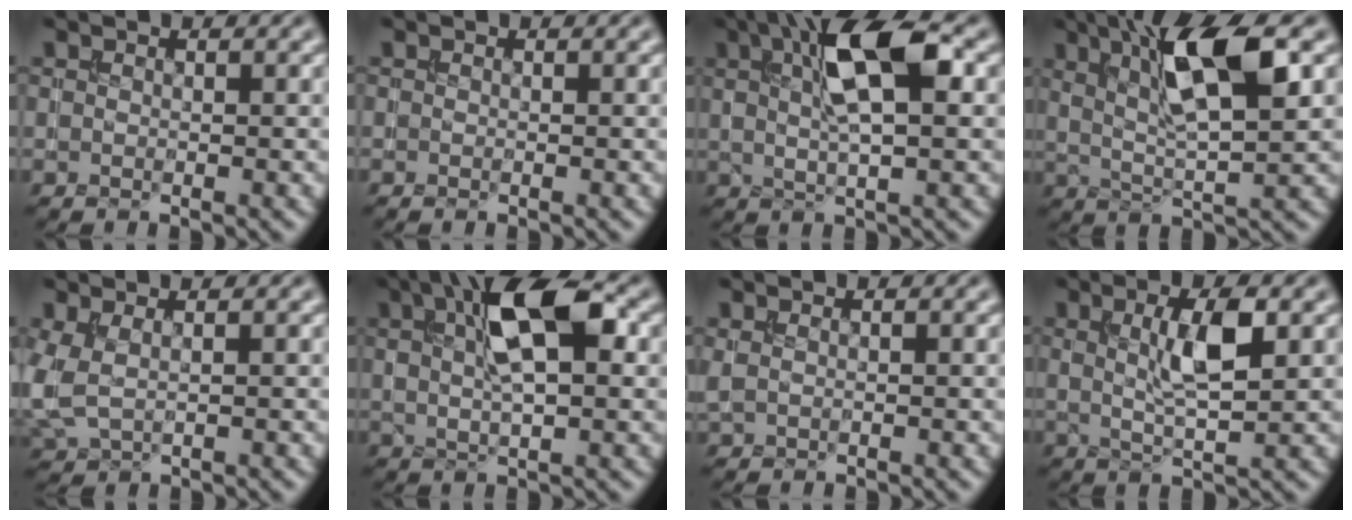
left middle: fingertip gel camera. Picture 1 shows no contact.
{"total": 0.0}
{"total": 8.1, "force": [2.5, 2.4, 7.3], "torque": [-0.127, 0.007, 0.041]}
{"total": 9.0, "force": [3.1, 2.3, 8.1], "torque": [-0.139, 0.002, 0.053]}
{"total": 3.4, "force": [0.2, 2.0, 2.7], "torque": [-0.083, -0.006, 0.009]}
{"total": 8.6, "force": [2.8, 3.2, 7.5], "torque": [-0.124, 0.015, 0.042]}
{"total": 0.8, "force": [0.6, 0.3, 0.5], "torque": [-0.014, 0.001, 0.013]}
{"total": 4.7, "force": [1.2, 1.2, 4.4], "torque": [-0.083, 0.002, 0.020]}